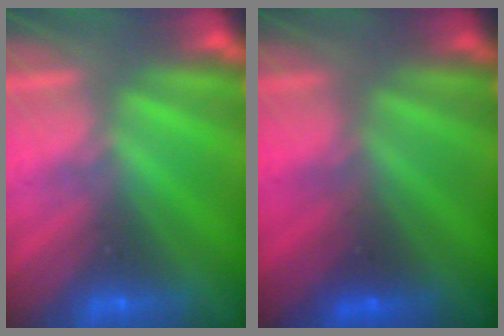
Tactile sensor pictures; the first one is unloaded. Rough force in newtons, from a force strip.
{"total": 1.5}